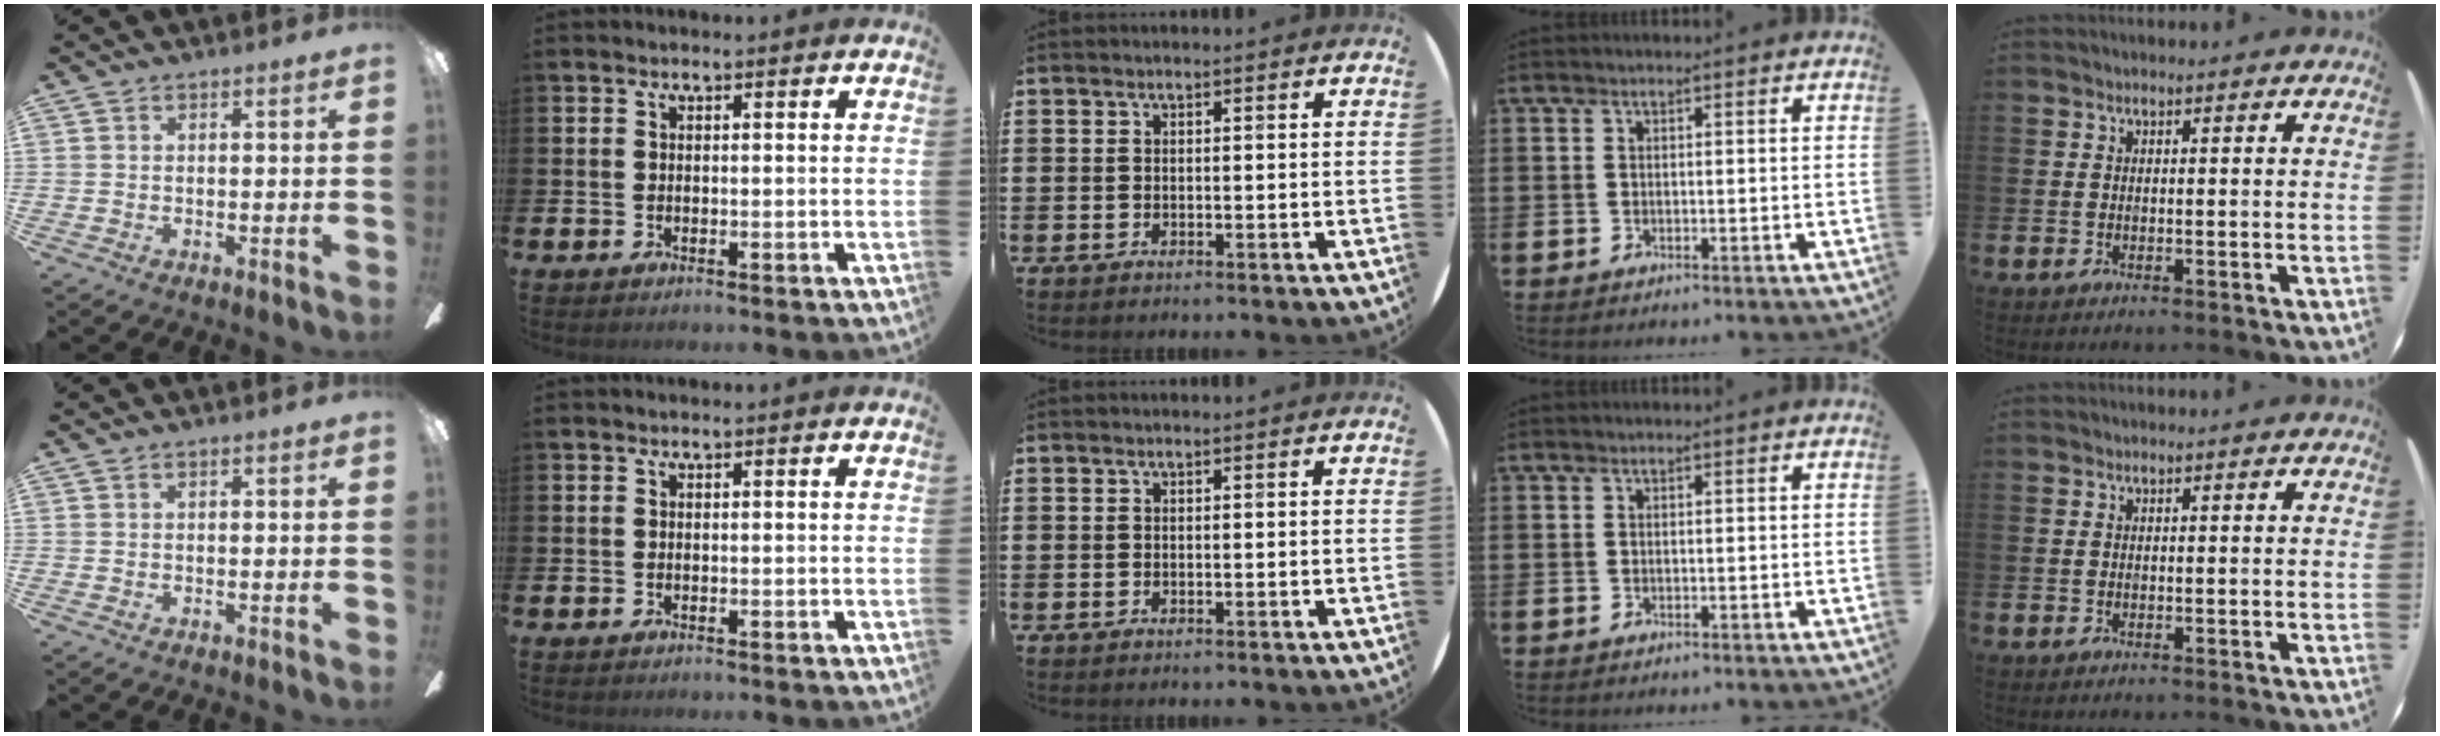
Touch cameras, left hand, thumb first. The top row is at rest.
{}